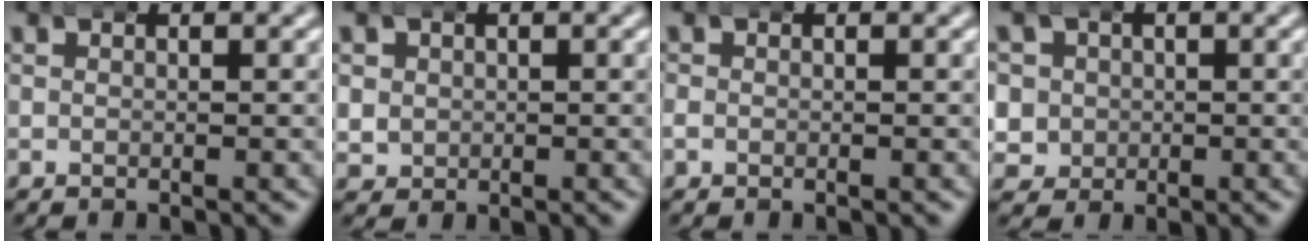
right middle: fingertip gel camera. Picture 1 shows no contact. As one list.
[{"total": 3.4, "force": [0.5, 3.2, 0.9], "torque": [-0.040, -0.017, 0.008]}, {"total": 0.7, "force": [-0.2, 0.7, 0.0], "torque": [-0.007, 0.001, -0.008]}, {"total": 6.1, "force": [-0.3, 5.9, 1.7], "torque": [-0.077, -0.027, -0.012]}]